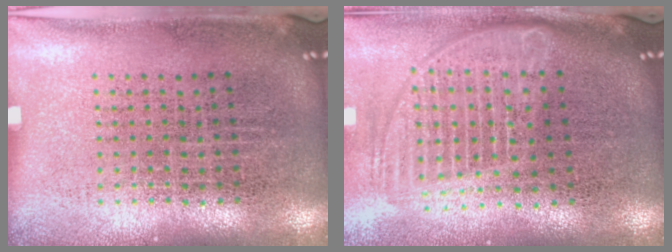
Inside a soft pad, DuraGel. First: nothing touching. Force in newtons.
{"total": 1.8, "press": 1.5, "slide": 0.9}